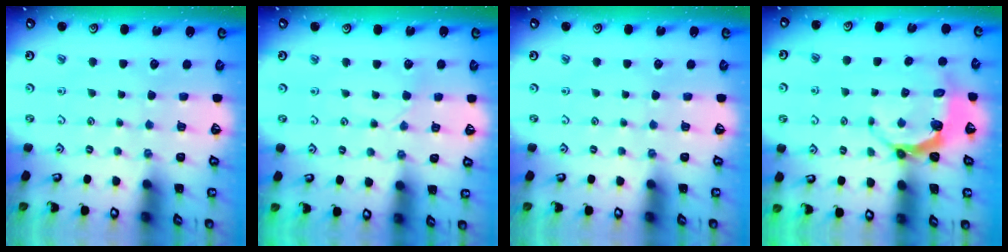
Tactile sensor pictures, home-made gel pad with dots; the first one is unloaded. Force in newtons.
{"total": 2.0, "press": 2.0, "slide": 0.2}
{"total": 0.0}
{"total": 5.9, "press": 5.2, "slide": 2.9}